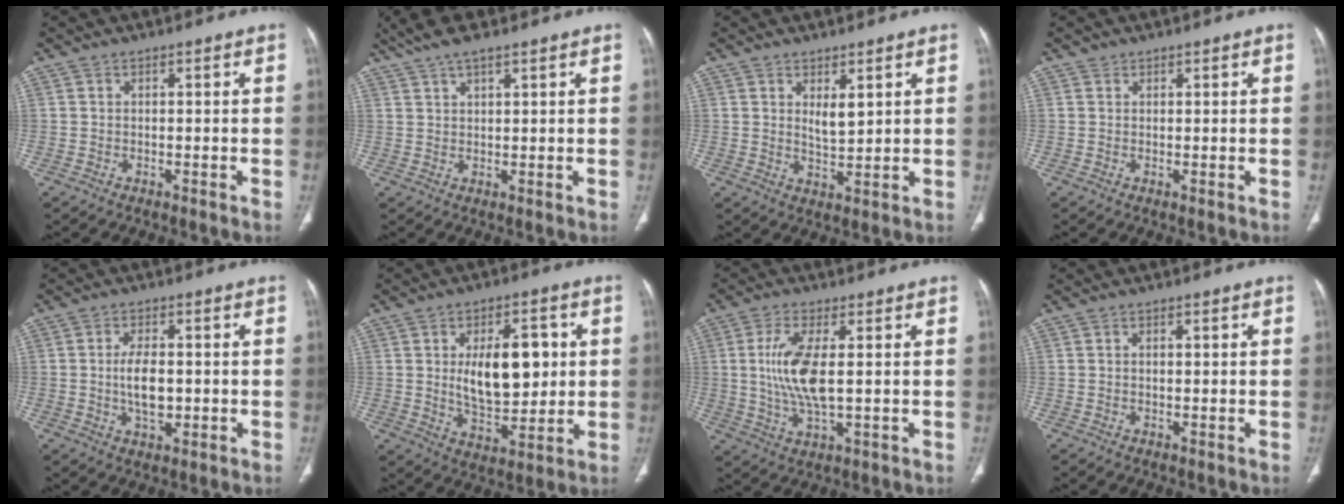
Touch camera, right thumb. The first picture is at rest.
{"total": 6.3, "force": [4.6, 1.5, 4.0], "torque": [-0.082, 0.005, 0.087]}
{"total": 3.8, "force": [1.8, 1.6, 3.0], "torque": [-0.045, -0.021, 0.037]}
{"total": 0.7, "force": [0.5, 0.5, 0.1], "torque": [0.004, -0.004, 0.007]}
{"total": 6.3, "force": [-0.3, 3.3, 5.3], "torque": [-0.092, -0.002, -0.004]}
{"total": 14.9, "force": [2.0, 8.0, 12.4], "torque": [-0.159, -0.010, 0.041]}
{"total": 9.9, "force": [1.0, 3.4, 9.2], "torque": [-0.206, -0.011, 0.022]}
{"total": 1.0, "force": [0.2, 0.5, 0.8], "torque": [-0.019, 0.003, 0.003]}